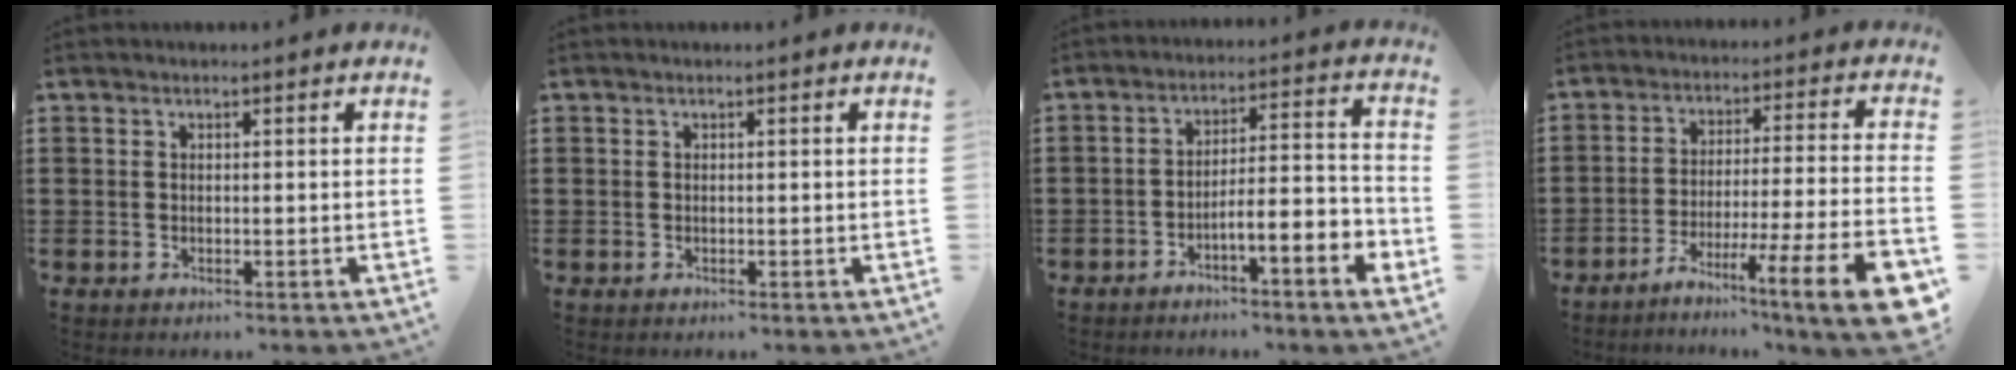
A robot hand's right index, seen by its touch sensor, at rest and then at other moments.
{"total": 0.0}
{"total": 5.9, "force": [-3.9, 0.6, 4.4], "torque": [-0.075, -0.009, -0.074]}
{"total": 10.7, "force": [-7.1, 0.5, 8.0], "torque": [-0.123, 0.009, -0.129]}